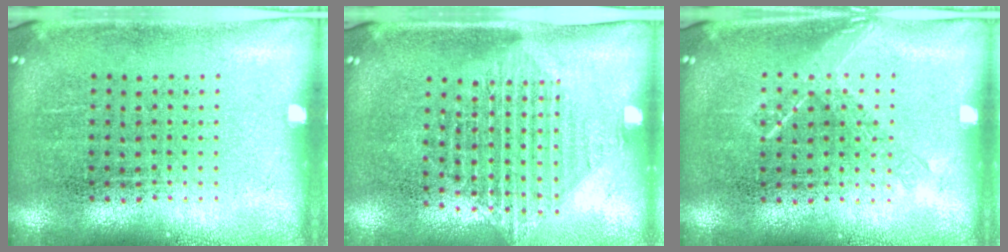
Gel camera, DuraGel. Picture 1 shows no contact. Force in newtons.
{"total": 1.4, "press": 1.2, "slide": 0.8}
{"total": 1.0, "press": 0.9, "slide": 0.2}